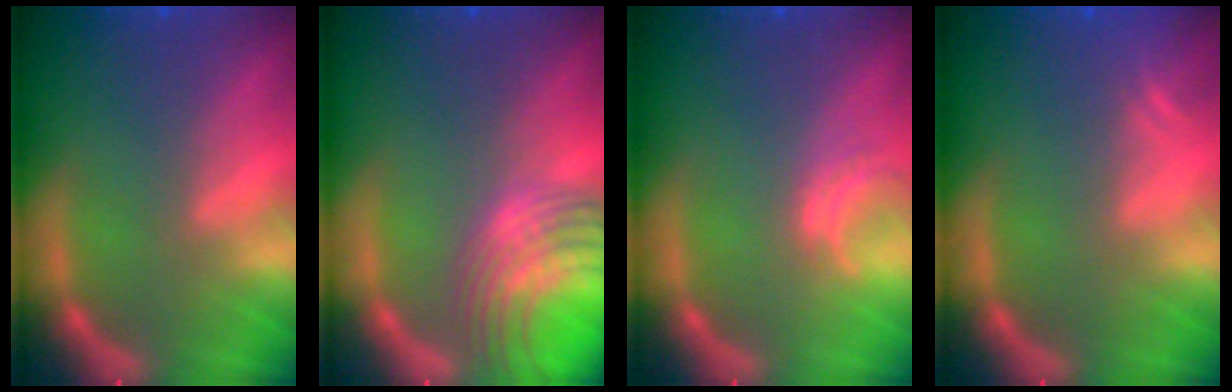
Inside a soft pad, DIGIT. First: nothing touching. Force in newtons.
{"total": 10.1}
{"total": 1.5}
{"total": 1.5}